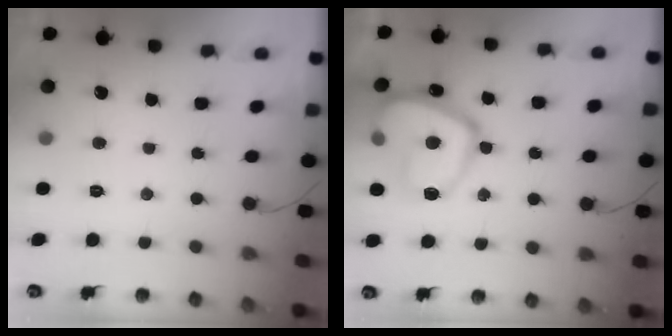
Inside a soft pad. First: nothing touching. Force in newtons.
{"total": 16.8, "press": 16.7, "slide": 1.8}